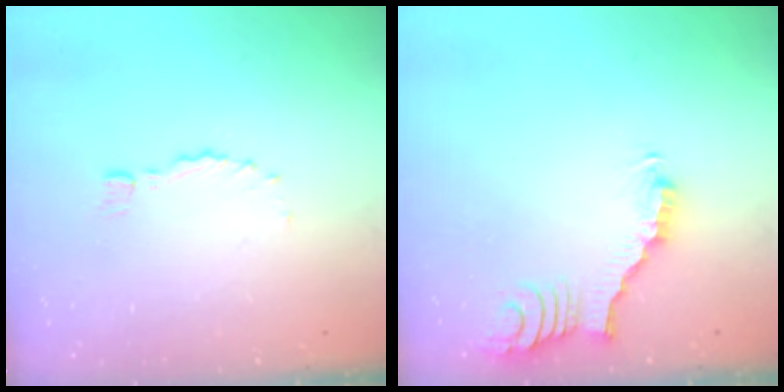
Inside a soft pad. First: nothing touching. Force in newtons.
{"total": 2.5, "press": 2.5, "slide": 0.4}